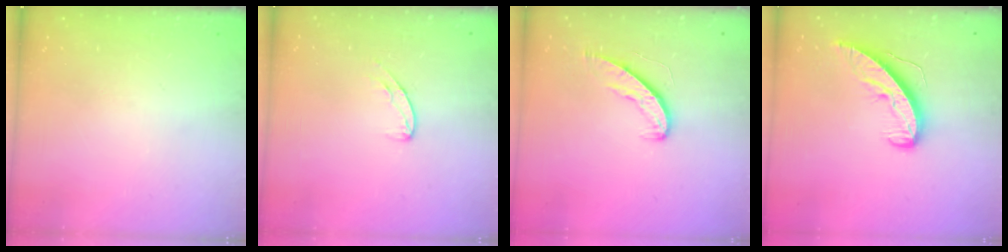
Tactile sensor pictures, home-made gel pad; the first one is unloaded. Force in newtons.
{"total": 5.7, "press": 5.7, "slide": 0.4}
{"total": 6.8, "press": 6.8, "slide": 0.5}
{"total": 8.7, "press": 8.7, "slide": 0.7}